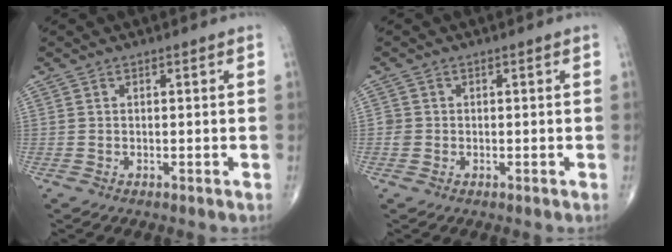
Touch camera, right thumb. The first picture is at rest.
{"total": 1.5, "force": [-0.2, 1.5, 0.2], "torque": [0.004, 0.006, -0.005]}